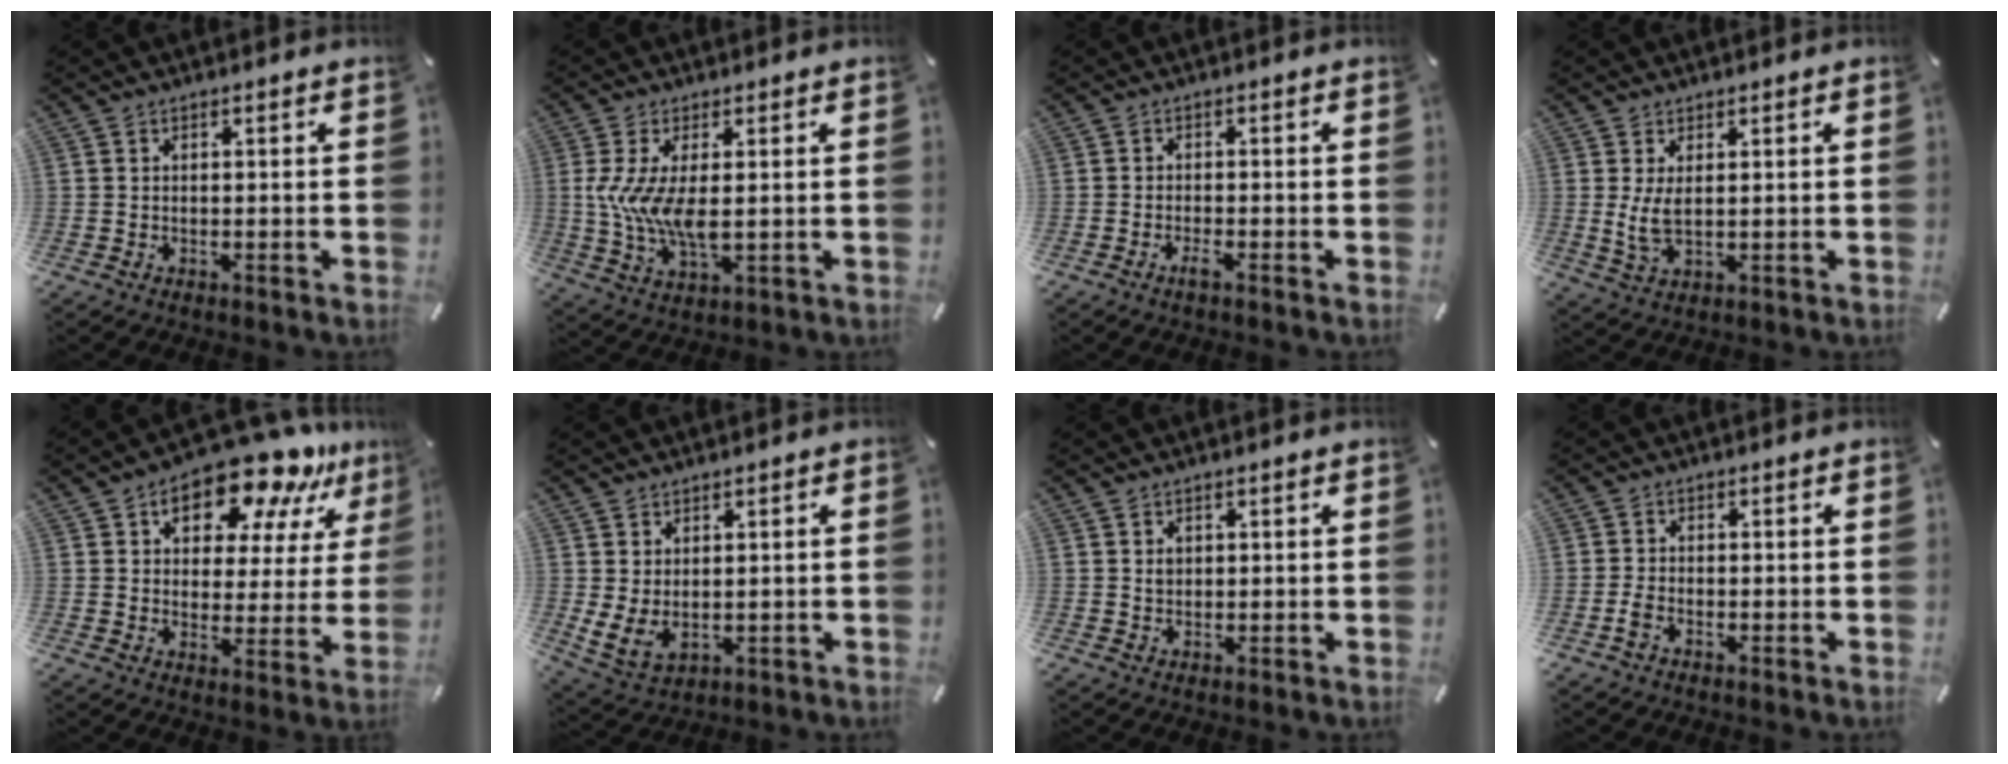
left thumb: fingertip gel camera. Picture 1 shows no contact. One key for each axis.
{"total": 9.8, "fx": 0.8, "fy": 4.1, "fz": 8.9, "tx": -0.195, "ty": -0.014, "tz": 0.010}
{"total": 1.7, "fx": -1.3, "fy": 0.2, "fz": 1.1, "tx": -0.019, "ty": 0.003, "tz": -0.023}
{"total": 5.0, "fx": 1.2, "fy": 2.2, "fz": 4.3, "tx": -0.103, "ty": -0.005, "tz": 0.019}
{"total": 15.4, "fx": 11.3, "fy": 7.1, "fz": 7.5, "tx": -0.114, "ty": -0.075, "tz": 0.193}
{"total": 4.7, "fx": 1.4, "fy": 3.5, "fz": 2.8, "tx": -0.064, "ty": -0.014, "tz": 0.027}
{"total": 1.4, "fx": 0.6, "fy": 1.2, "fz": 0.5, "tx": -0.003, "ty": -0.001, "tz": 0.009}
{"total": 2.0, "fx": -0.9, "fy": 1.6, "fz": 0.9, "tx": -0.015, "ty": 0.006, "tz": -0.017}